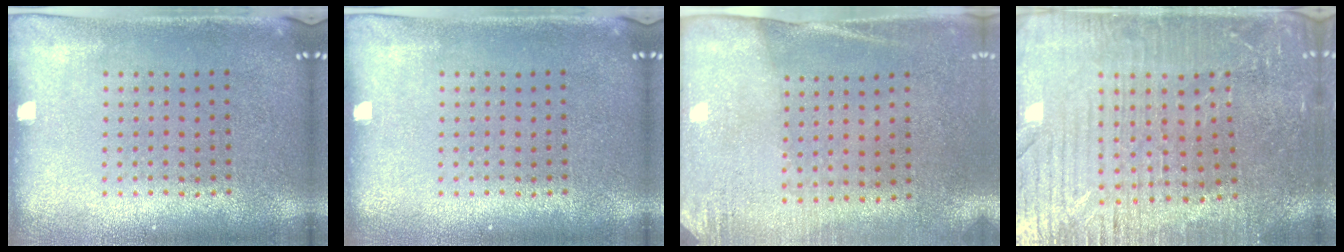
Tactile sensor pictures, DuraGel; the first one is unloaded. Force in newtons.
{"total": 0.0}
{"total": 2.7, "press": 2.4, "slide": 1.3}
{"total": 3.5, "press": 3.4, "slide": 0.7}